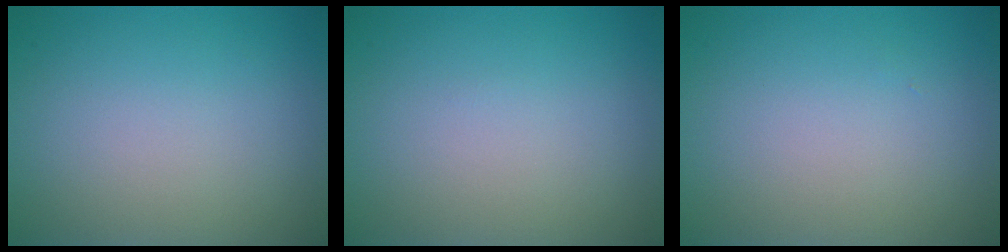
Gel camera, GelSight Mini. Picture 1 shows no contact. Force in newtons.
{"total": 0.0}
{"total": 0.0}